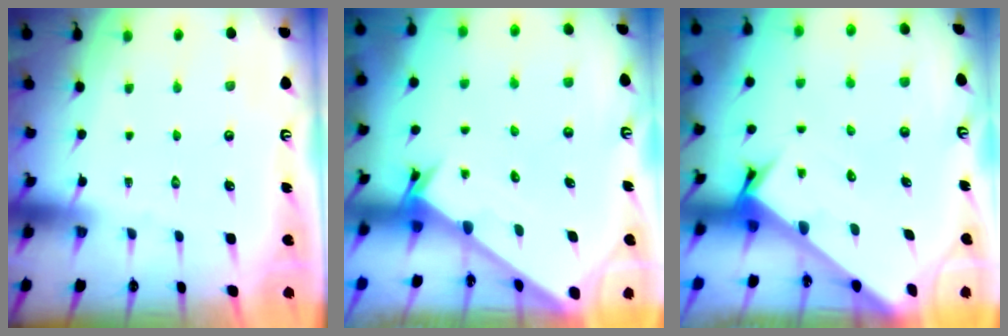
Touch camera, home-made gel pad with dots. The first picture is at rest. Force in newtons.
{"total": 2.4, "press": 2.4, "slide": 0.2}
{"total": 2.8, "press": 2.8, "slide": 0.2}